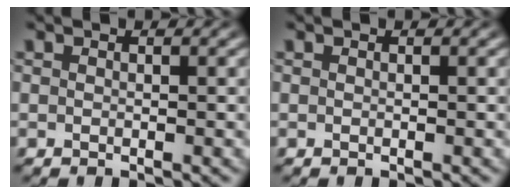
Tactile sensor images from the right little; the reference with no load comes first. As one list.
[{"total": 0.0}]